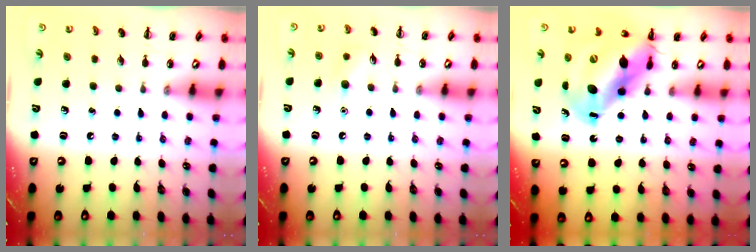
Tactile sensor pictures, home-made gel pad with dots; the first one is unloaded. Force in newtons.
{"total": 6.8, "press": 6.6, "slide": 1.8}
{"total": 14.5, "press": 14.0, "slide": 3.8}